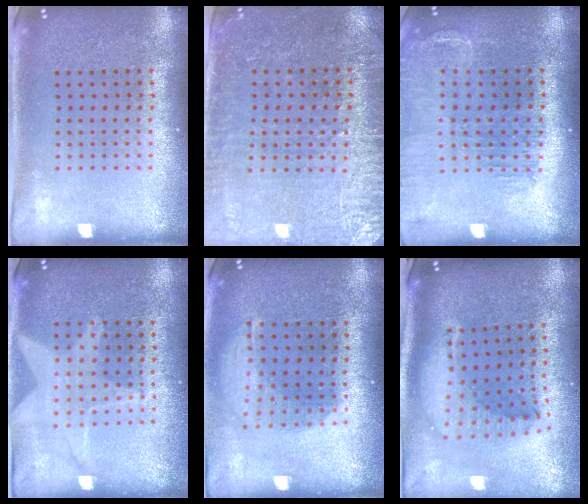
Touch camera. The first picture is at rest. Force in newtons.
{"total": 3.0, "press": 2.8, "slide": 1.1}
{"total": 1.5, "press": 1.4, "slide": 0.3}
{"total": 1.2, "press": 1.2, "slide": 0.3}
{"total": 1.5, "press": 1.3, "slide": 0.9}
{"total": 2.2, "press": 1.7, "slide": 1.4}